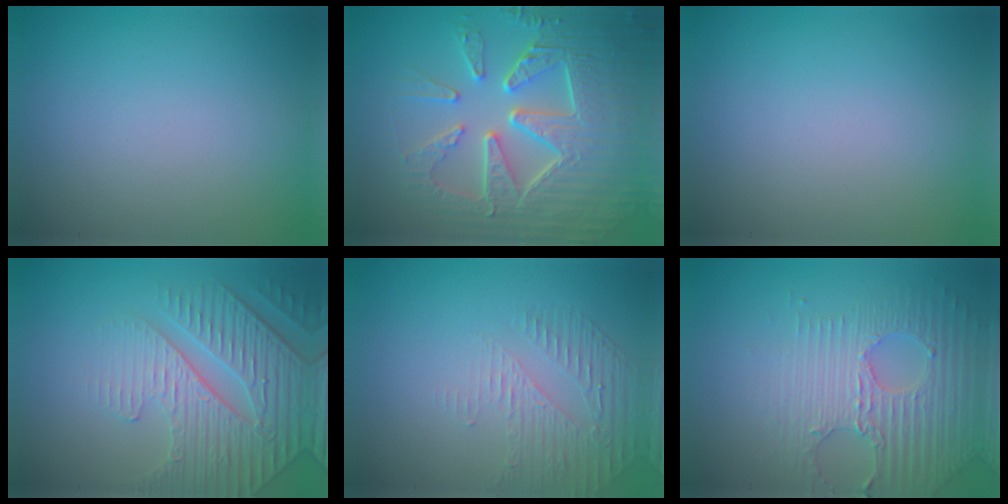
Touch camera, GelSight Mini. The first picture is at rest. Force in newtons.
{"total": 9.8, "press": 6.6, "slide": 7.3}
{"total": 0.0}
{"total": 5.1, "press": 4.7, "slide": 1.9}
{"total": 1.8, "press": 1.1, "slide": 1.5}
{"total": 4.5, "press": 4.1, "slide": 1.8}